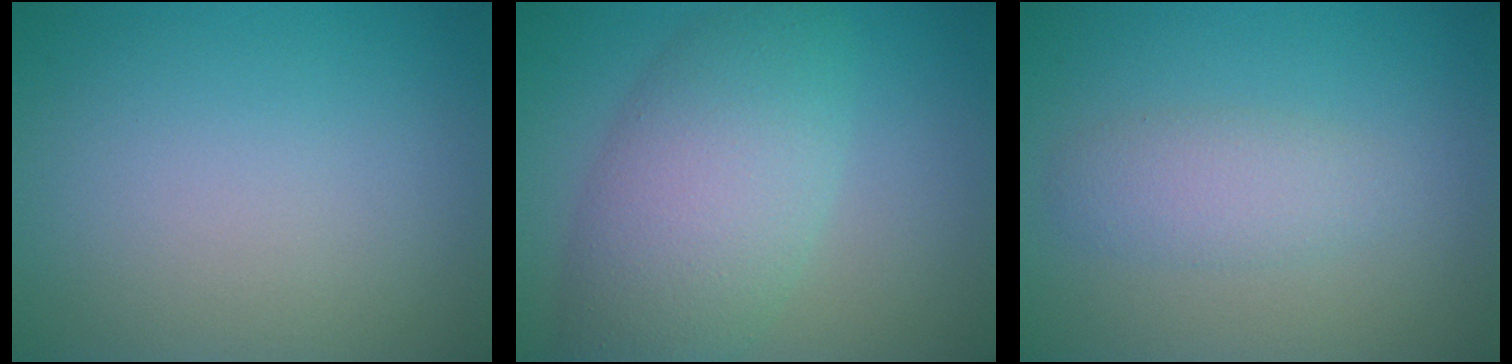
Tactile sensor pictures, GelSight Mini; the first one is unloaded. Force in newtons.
{"total": 7.3, "press": 7.3, "slide": 0.3}
{"total": 2.4, "press": 2.4, "slide": 0.1}